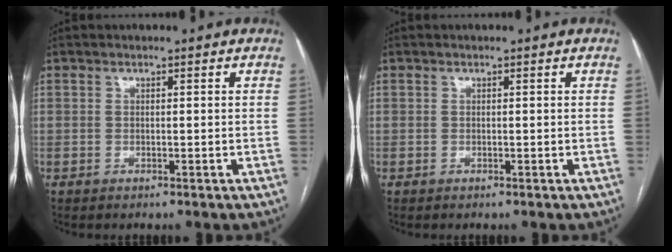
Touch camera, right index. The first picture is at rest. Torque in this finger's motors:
{"motor_torque": [0.00, 0.00, 0.00, 0.00]}